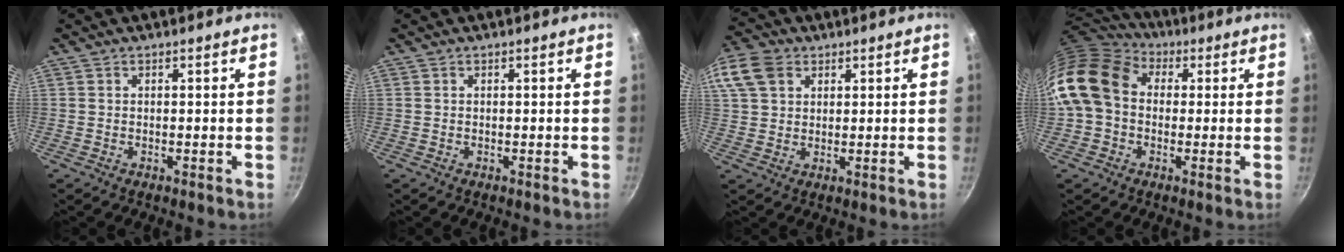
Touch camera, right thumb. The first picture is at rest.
{"total": 0.0}
{"total": 12.4, "force": [5.3, 9.2, 6.5], "torque": [-0.146, 0.021, 0.098]}
{"total": 14.5, "force": [1.6, 11.4, 8.9], "torque": [-0.150, 0.026, 0.011]}